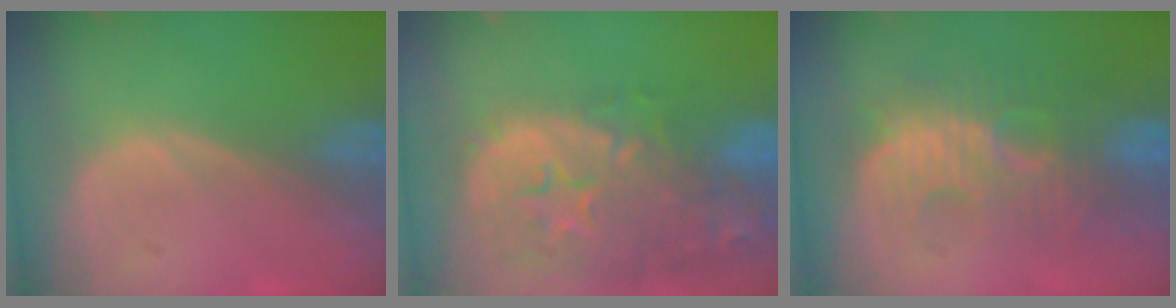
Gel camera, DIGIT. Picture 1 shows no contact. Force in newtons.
{"total": 15.1, "press": 12.1, "slide": 9.0}
{"total": 9.1, "press": 8.9, "slide": 1.7}